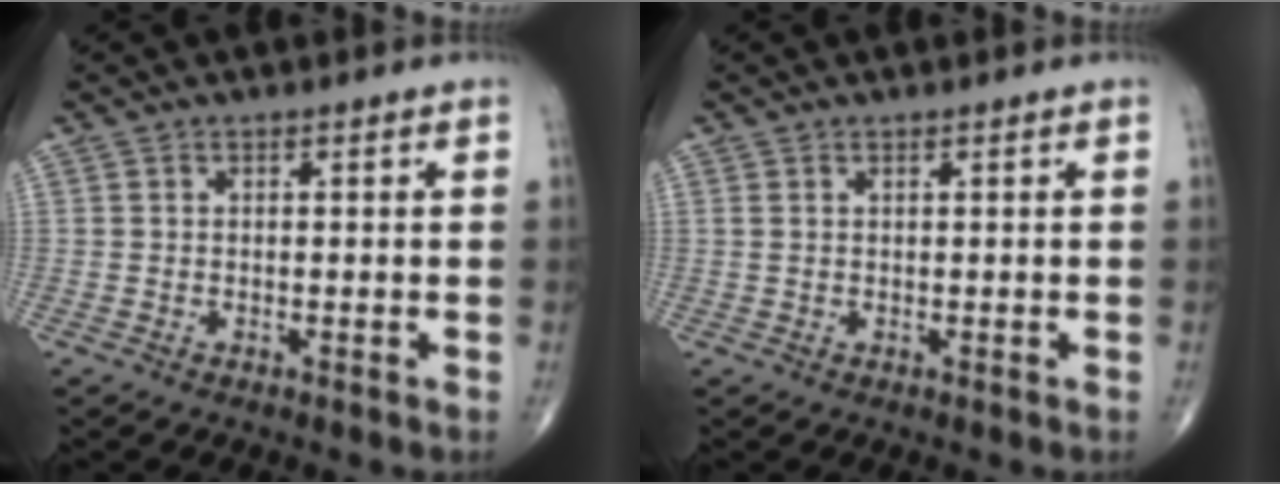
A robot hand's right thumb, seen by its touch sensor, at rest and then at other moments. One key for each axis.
{"total": 0.6, "fx": 0.4, "fy": 0.1, "fz": 0.4, "tx": -0.012, "ty": 0.006, "tz": 0.010}